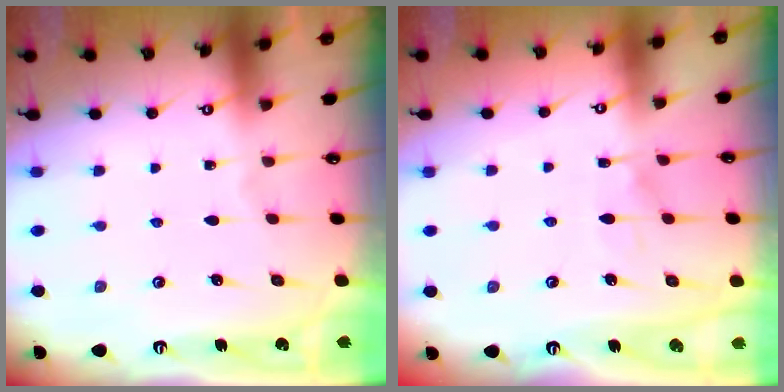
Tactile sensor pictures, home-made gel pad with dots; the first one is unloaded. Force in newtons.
{"total": 5.6, "press": 5.6, "slide": 0.6}